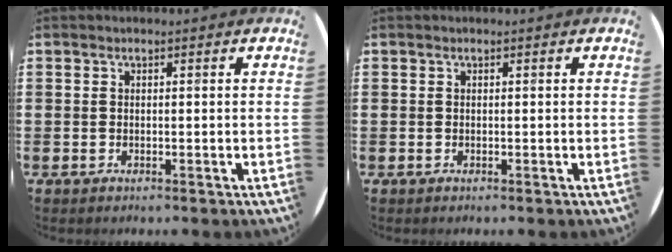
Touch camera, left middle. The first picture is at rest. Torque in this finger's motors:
{"motor_torque": [0.00, 0.00, 0.00, 0.00]}